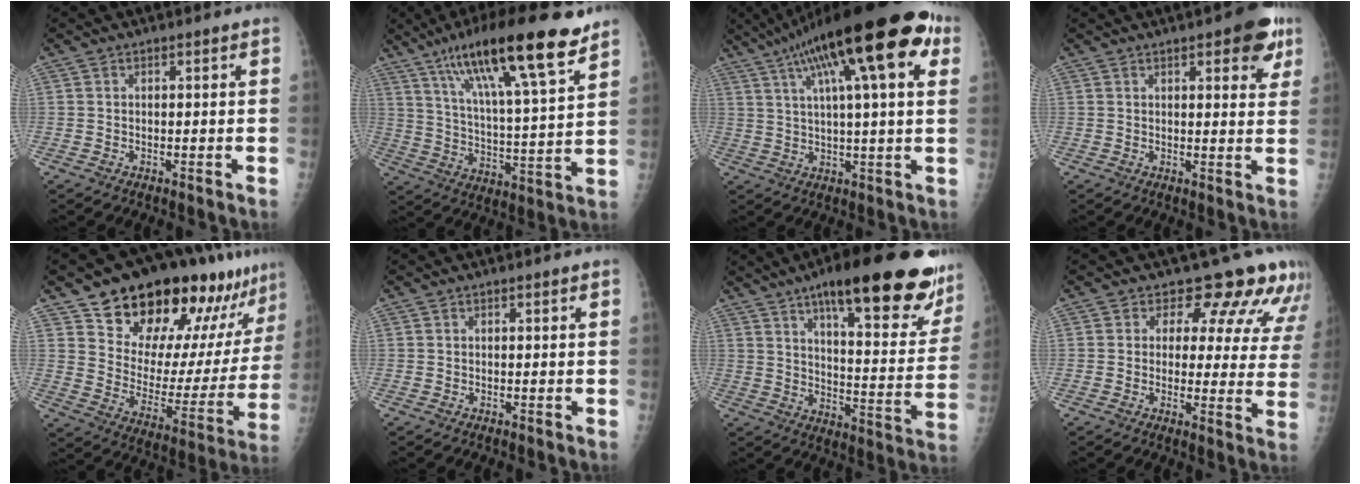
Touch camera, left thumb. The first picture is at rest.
{"total": 22.1, "force": [13.9, 4.1, 16.7], "torque": [-0.266, -0.039, 0.232]}
{"total": 24.0, "force": [11.0, 5.9, 20.5], "torque": [-0.321, 0.020, 0.166]}
{"total": 8.0, "force": [4.2, 3.0, 6.1], "torque": [-0.049, -0.013, 0.045]}
{"total": 25.0, "force": [17.9, 10.7, 13.8], "torque": [-0.160, -0.078, 0.267]}
{"total": 0.0}
{"total": 28.2, "force": [17.9, 7.4, 20.5], "torque": [-0.248, -0.056, 0.245]}
{"total": 11.7, "force": [9.6, 5.5, 3.6], "torque": [0.005, -0.052, 0.088]}